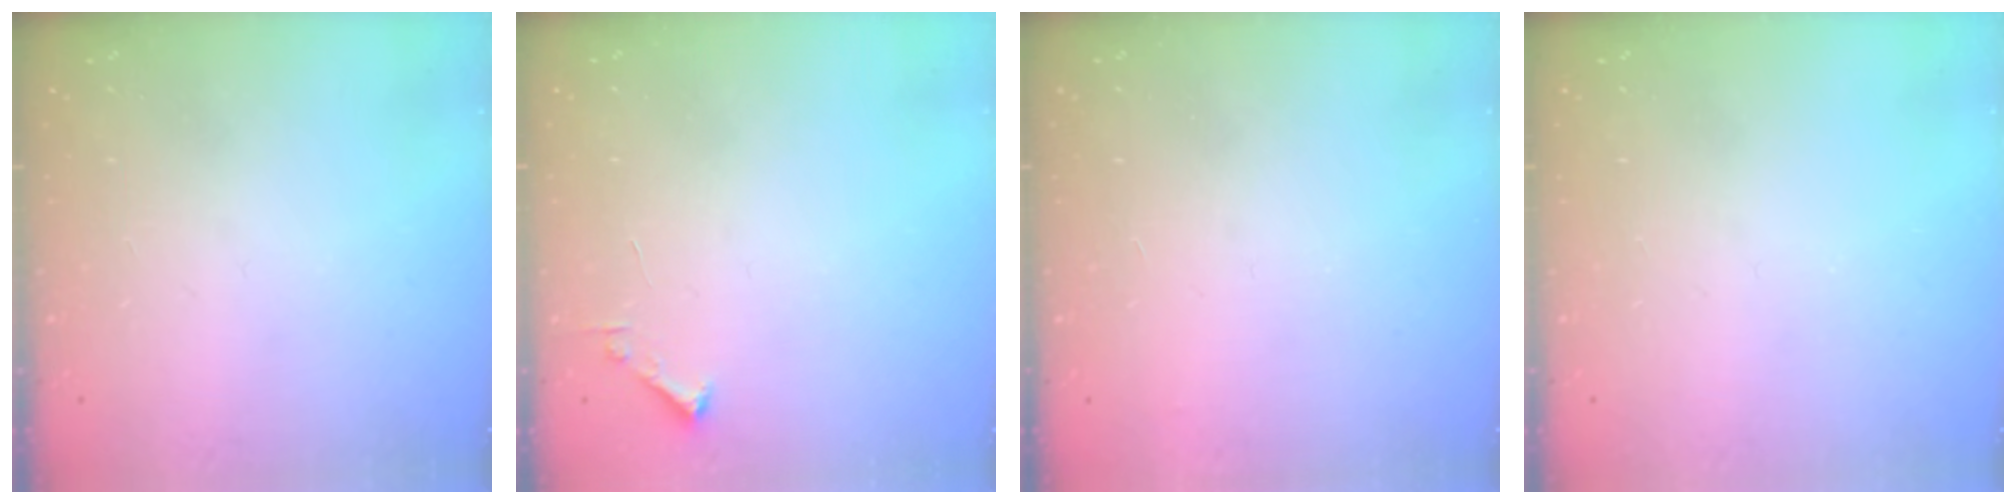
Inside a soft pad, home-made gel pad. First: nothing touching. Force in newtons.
{"total": 1.7, "press": 1.7, "slide": 0.2}
{"total": 3.4, "press": 3.4, "slide": 0.1}
{"total": 0.0}